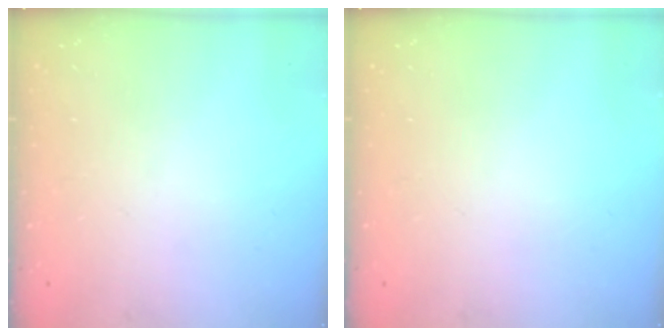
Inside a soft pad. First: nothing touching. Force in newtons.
{"total": 0.0}